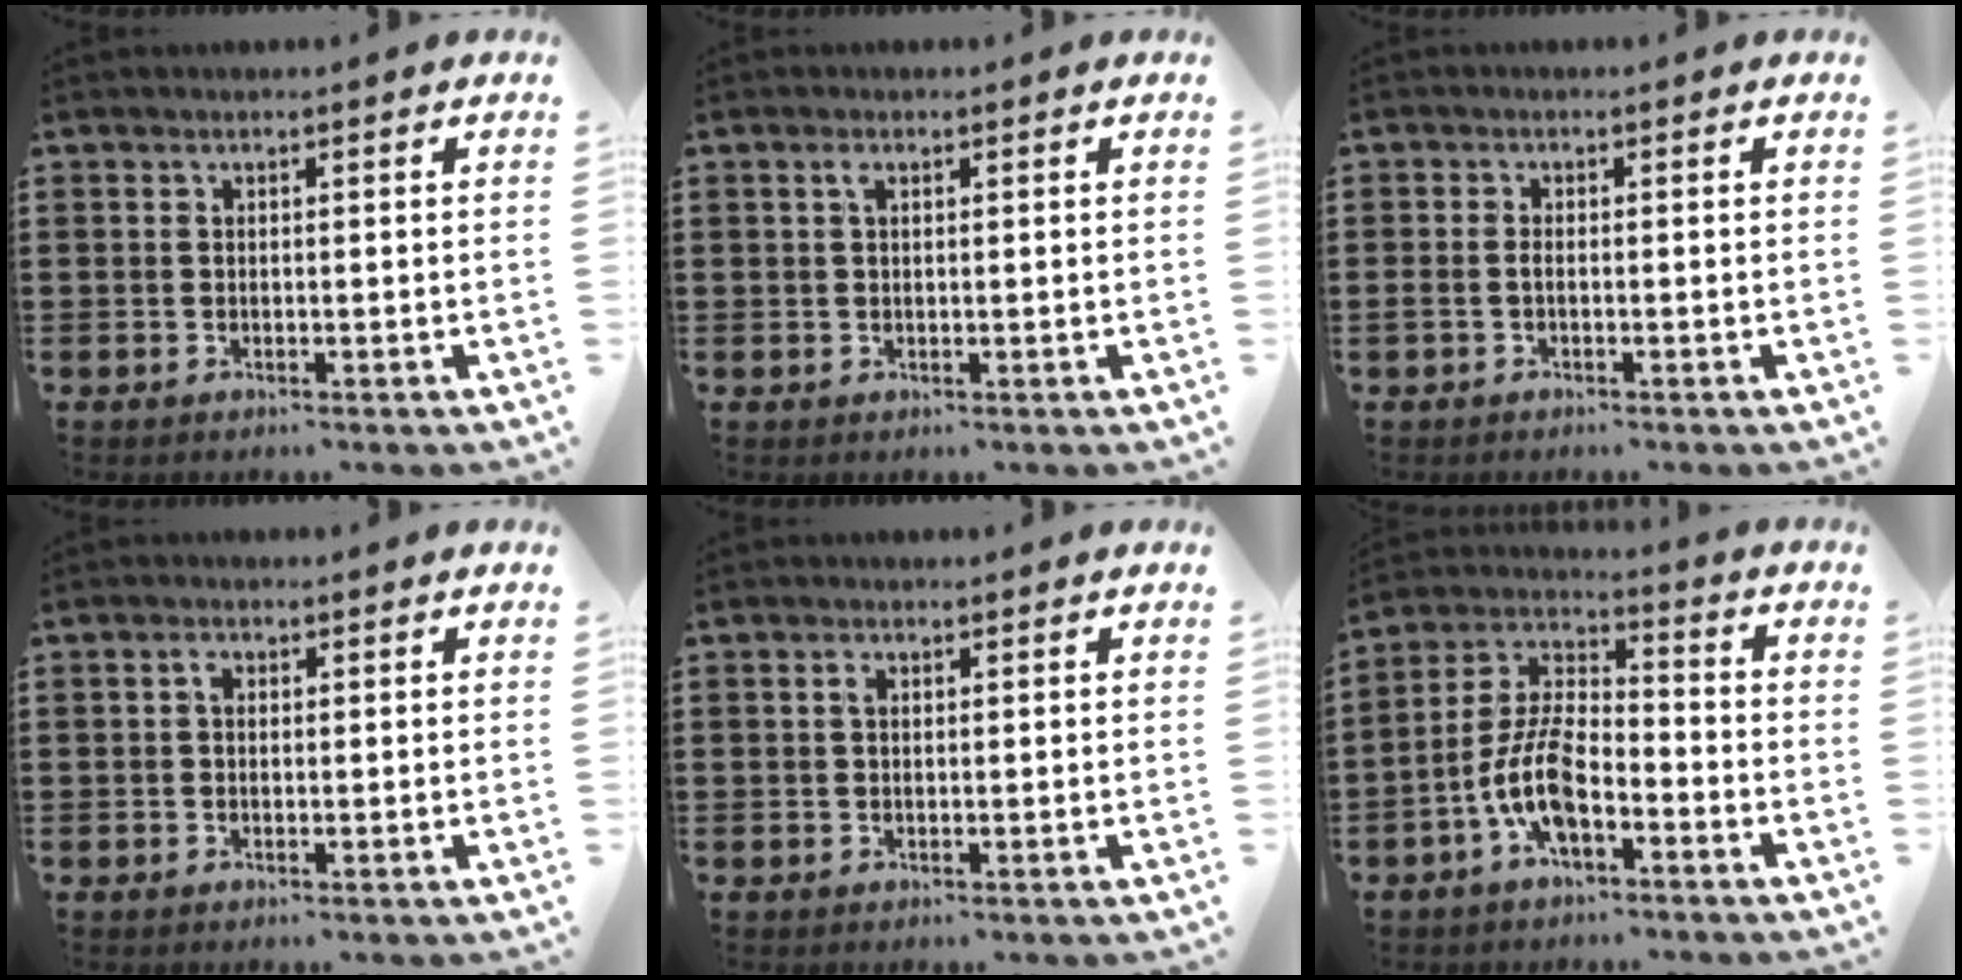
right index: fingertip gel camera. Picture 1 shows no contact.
{"total": 1.1, "force": [0.4, 0.4, 0.9], "torque": [-0.020, 0.004, 0.007]}
{"total": 1.1, "force": [-0.6, 0.4, 0.8], "torque": [-0.019, -0.003, -0.011]}
{"total": 1.3, "force": [0.2, 0.8, 0.9], "torque": [-0.020, 0.006, 0.003]}
{"total": 1.1, "force": [0.4, 0.6, 0.8], "torque": [-0.019, 0.003, 0.006]}
{"total": 9.2, "force": [-4.2, 4.0, 7.1], "torque": [-0.174, -0.002, -0.086]}